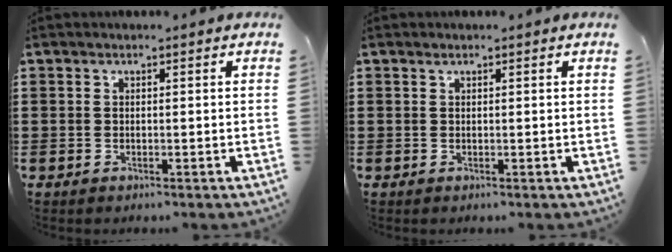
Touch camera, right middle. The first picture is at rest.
{"total": 0.5, "force": [0.5, -0.1, 0.2], "torque": [-0.005, -0.001, 0.010]}